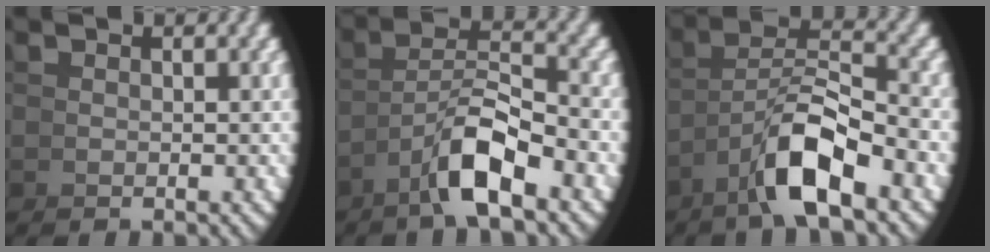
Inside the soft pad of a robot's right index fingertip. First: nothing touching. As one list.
[{"total": 5.1, "force": [-0.7, 2.0, 4.6], "torque": [-0.079, -0.004, -0.009]}, {"total": 6.1, "force": [-0.5, 3.0, 5.3], "torque": [-0.094, -0.007, -0.005]}]